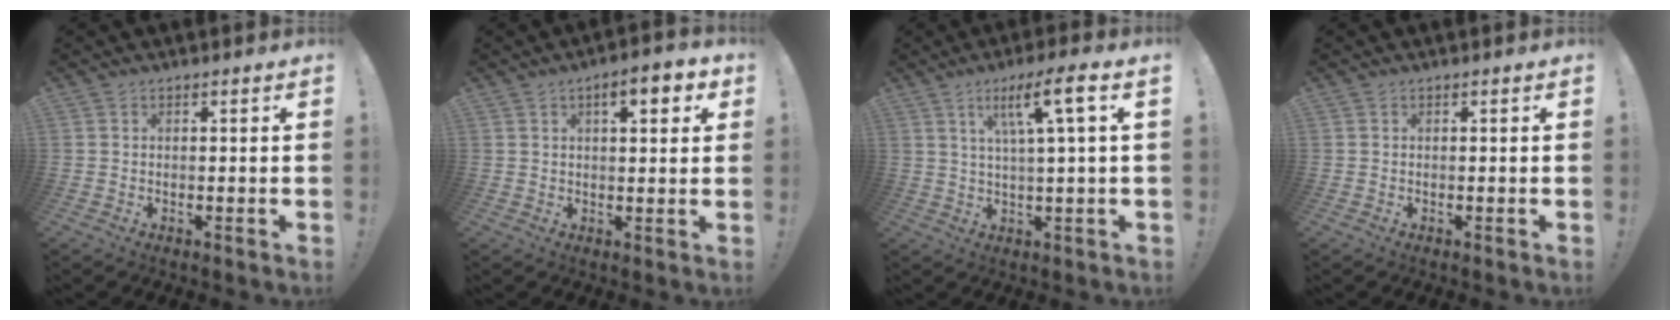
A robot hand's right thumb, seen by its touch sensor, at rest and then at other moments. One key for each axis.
{"total": 7.0, "fx": 3.1, "fy": 2.3, "fz": 5.8, "tx": -0.074, "ty": -0.009, "tz": 0.045}
{"total": 10.1, "fx": 3.4, "fy": 0.1, "fz": 9.6, "tx": -0.169, "ty": -0.001, "tz": 0.045}
{"total": 0.0}